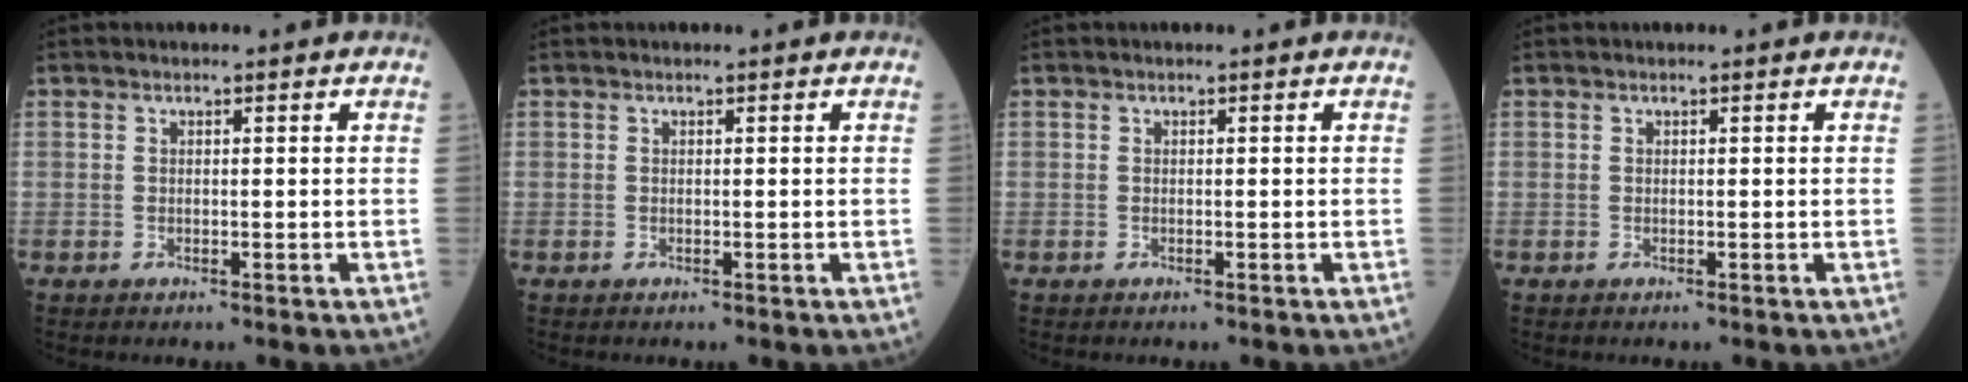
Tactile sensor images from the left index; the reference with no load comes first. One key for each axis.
{"total": 0.0}
{"total": 0.0}
{"total": 0.0}